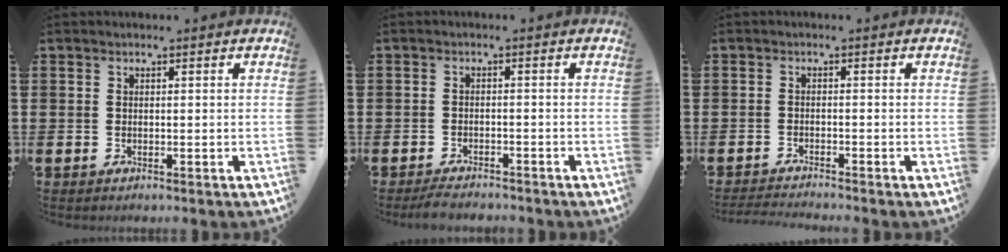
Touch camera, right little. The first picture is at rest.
{"total": 1.9, "force": [-1.9, 0.2, 0.3], "torque": [-0.008, 0.006, -0.038]}
{"total": 1.3, "force": [-1.3, -0.2, 0.2], "torque": [-0.003, 0.000, -0.026]}